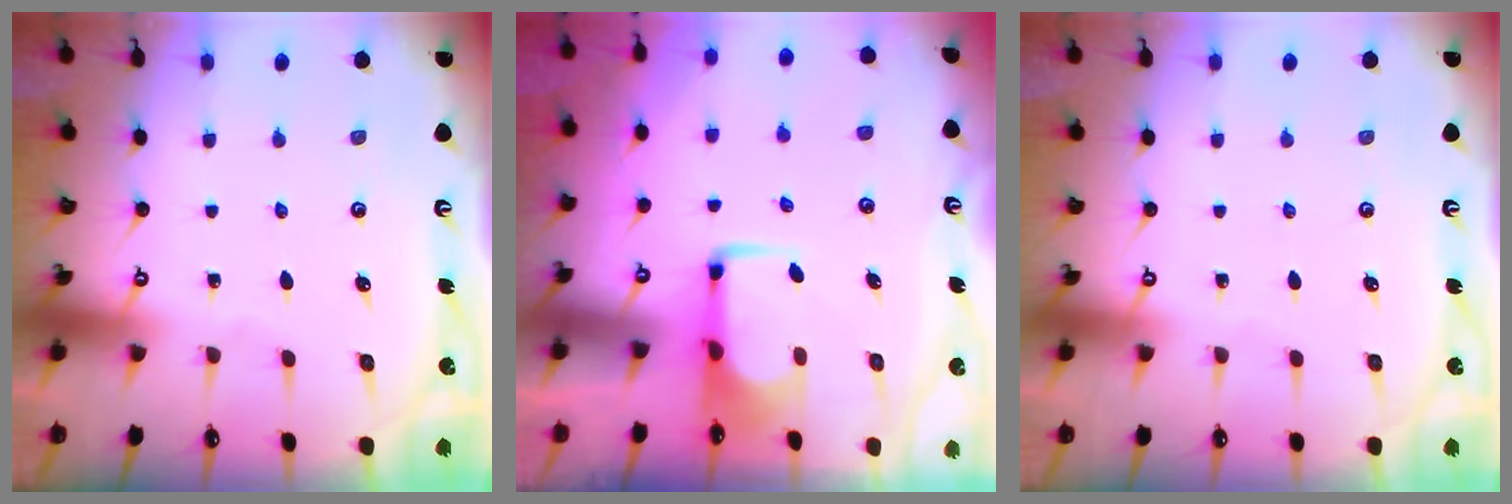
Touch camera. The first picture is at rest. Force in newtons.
{"total": 1.8, "press": 1.7, "slide": 0.4}
{"total": 0.0}